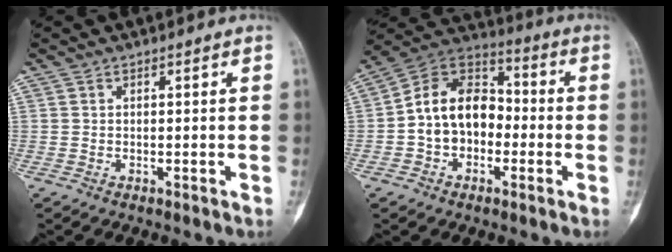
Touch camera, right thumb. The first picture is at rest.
{"total": 13.6, "force": [-1.8, 9.9, 9.1], "torque": [-0.127, 0.046, -0.045]}